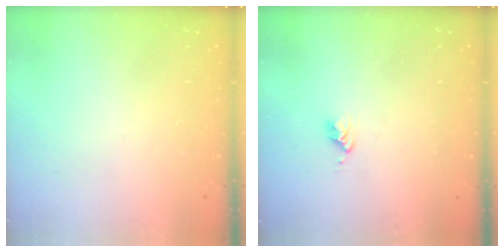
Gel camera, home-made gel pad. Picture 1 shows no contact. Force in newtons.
{"total": 2.7, "press": 2.6, "slide": 0.4}